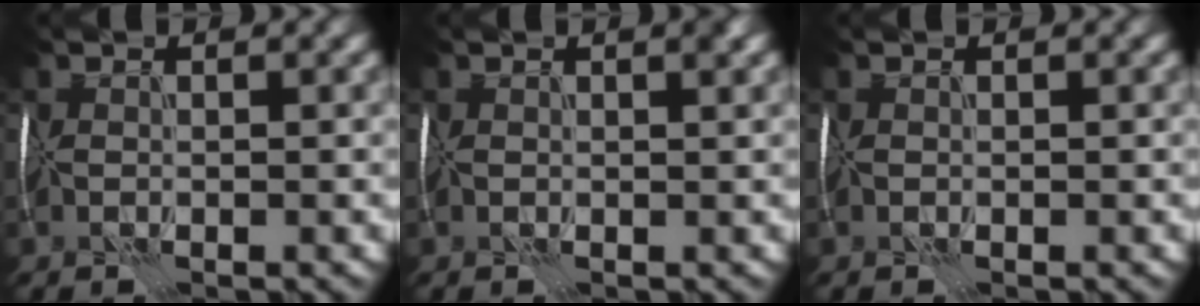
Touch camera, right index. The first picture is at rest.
{"total": 1.1, "force": [0.6, 0.3, 0.8], "torque": [-0.006, 0.001, 0.010]}
{"total": 0.0}